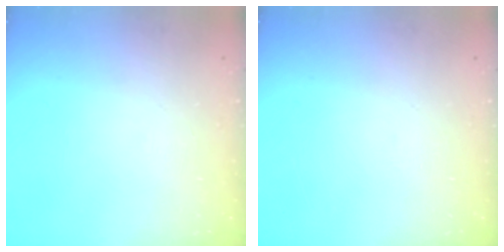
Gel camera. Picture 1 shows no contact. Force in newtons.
{"total": 0.0}